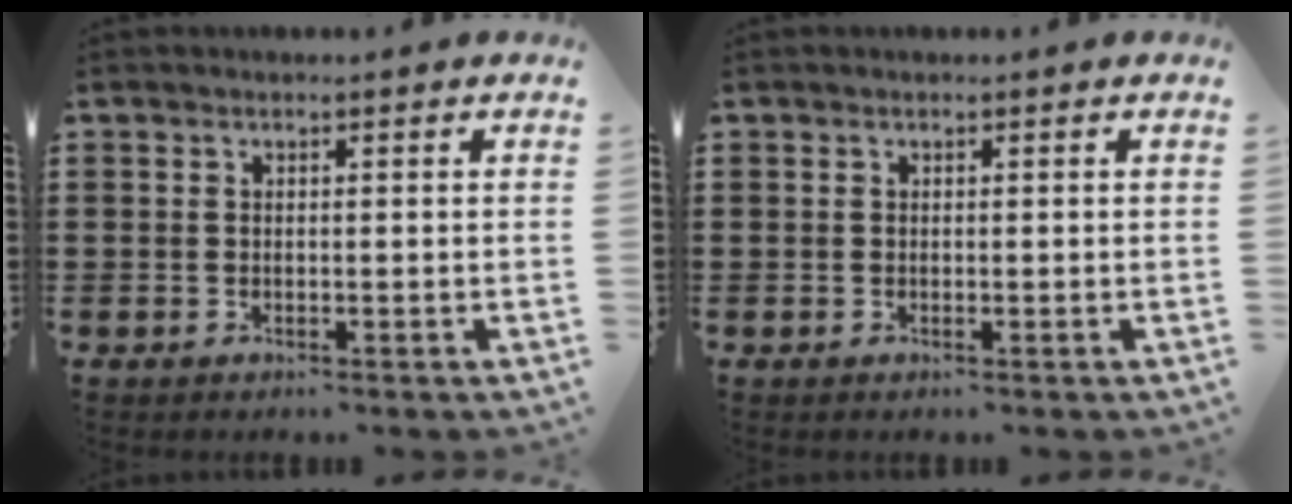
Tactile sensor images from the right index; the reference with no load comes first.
{"total": 0.0}